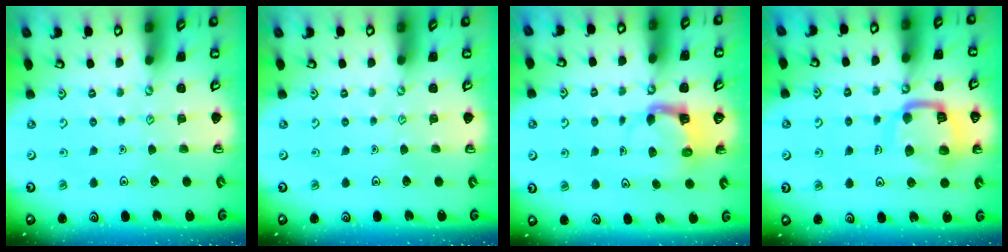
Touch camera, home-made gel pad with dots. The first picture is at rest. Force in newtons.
{"total": 0.0}
{"total": 3.9, "press": 3.9, "slide": 0.2}
{"total": 14.7, "press": 14.6, "slide": 1.6}